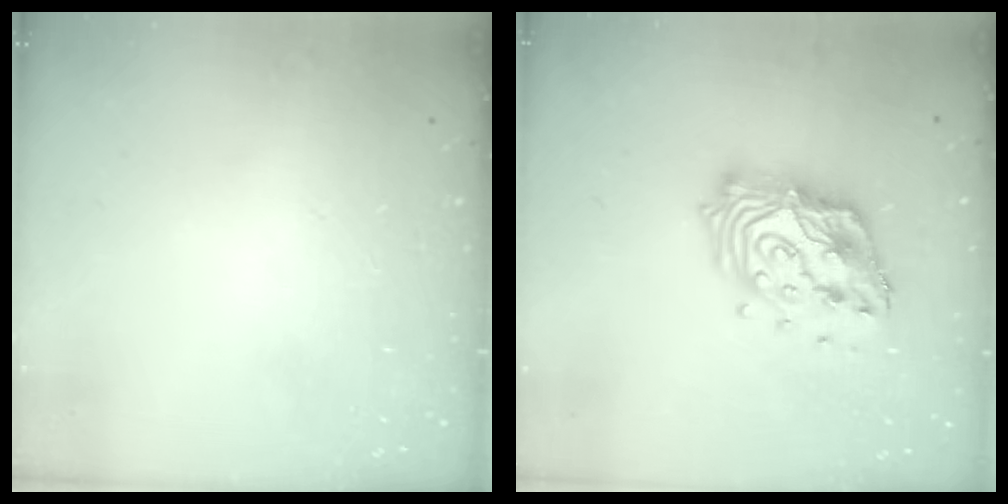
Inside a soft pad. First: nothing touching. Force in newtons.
{"total": 15.9, "press": 15.9, "slide": 1.0}